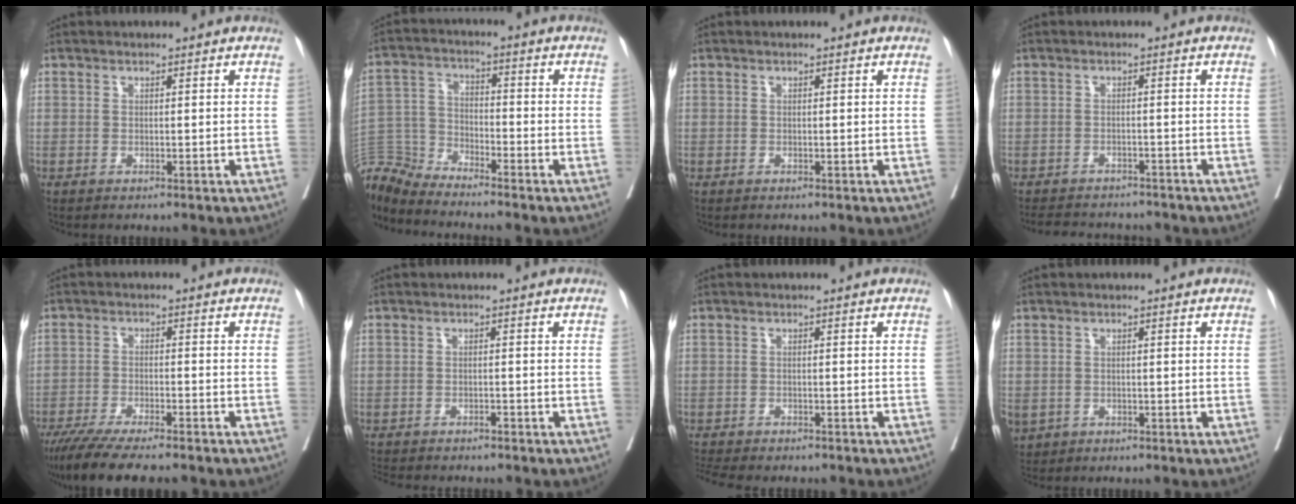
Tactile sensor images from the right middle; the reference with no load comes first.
{"total": 7.8, "force": [-7.8, -0.4, -0.5], "torque": [0.000, 0.012, -0.157]}
{"total": 0.0}
{"total": 8.2, "force": [-7.6, 2.6, 1.7], "torque": [-0.028, 0.001, -0.098]}
{"total": 12.1, "force": [-10.0, 1.4, 6.6], "torque": [-0.101, -0.028, -0.156]}
{"total": 4.5, "force": [-4.0, 1.0, 1.8], "torque": [-0.030, -0.003, -0.058]}
{"total": 8.4, "force": [-7.5, 2.0, 3.2], "torque": [-0.052, -0.004, -0.106]}
{"total": 4.6, "force": [-1.8, 3.8, 1.7], "torque": [-0.053, -0.007, -0.023]}